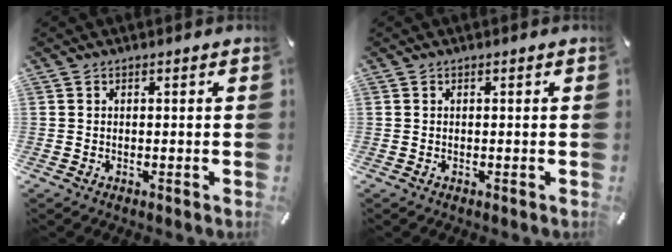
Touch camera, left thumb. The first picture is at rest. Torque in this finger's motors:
{"motor_torque": [0.00, 0.00, 0.00, 0.00, 0.00]}